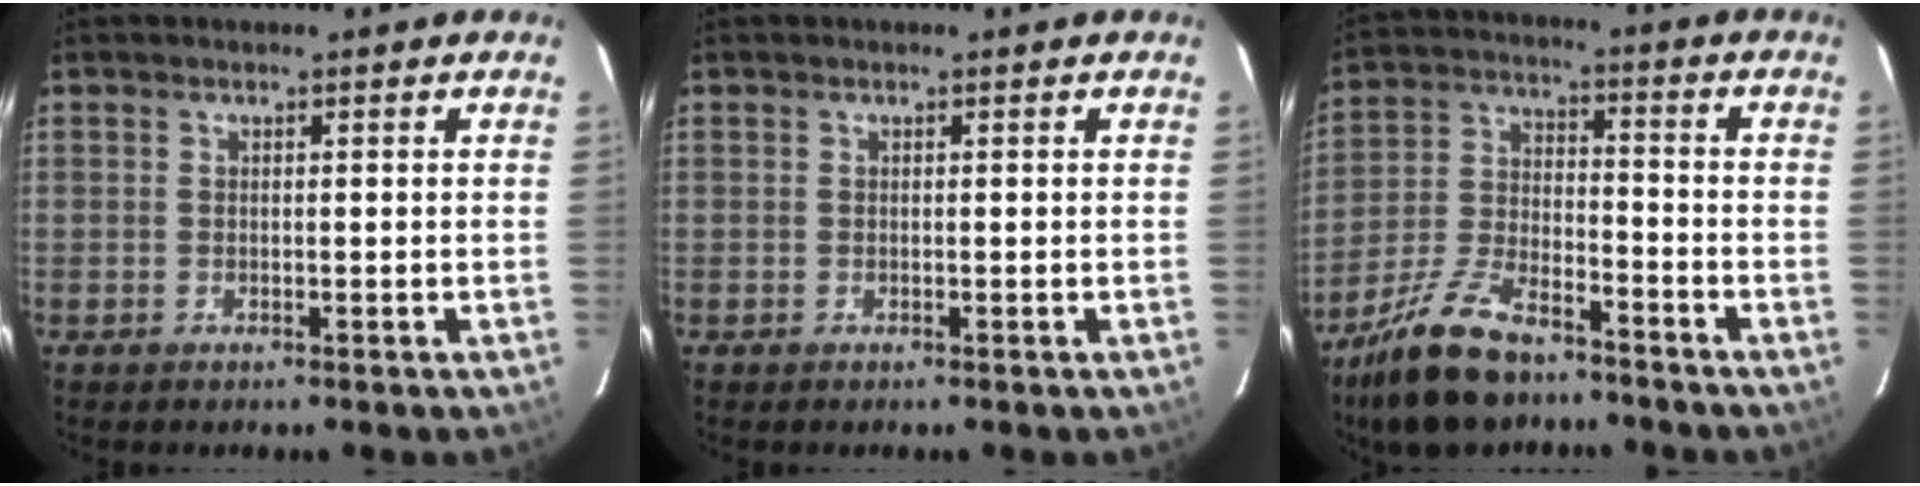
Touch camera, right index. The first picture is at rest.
{"total": 0.0}
{"total": 14.9, "force": [-11.2, 5.7, 8.0], "torque": [-0.181, -0.011, -0.210]}